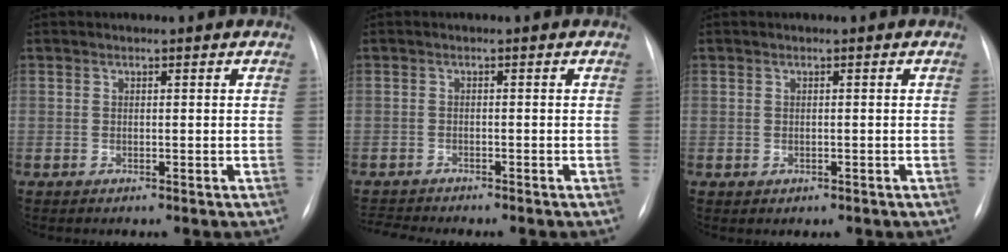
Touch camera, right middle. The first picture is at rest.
{"total": 2.8, "force": [-2.7, -0.4, 0.1], "torque": [-0.001, -0.013, -0.045]}
{"total": 0.7, "force": [-0.2, 0.6, 0.3], "torque": [-0.007, 0.000, 0.001]}